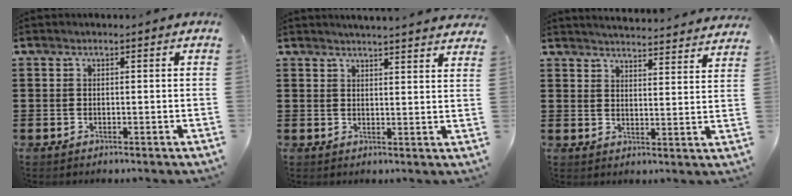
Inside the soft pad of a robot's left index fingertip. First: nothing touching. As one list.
[{"total": 2.8, "force": [2.8, -0.4, 0.0], "torque": [-0.008, -0.014, 0.052]}, {"total": 4.2, "force": [4.1, -0.5, 0.3], "torque": [-0.013, -0.034, 0.070]}]